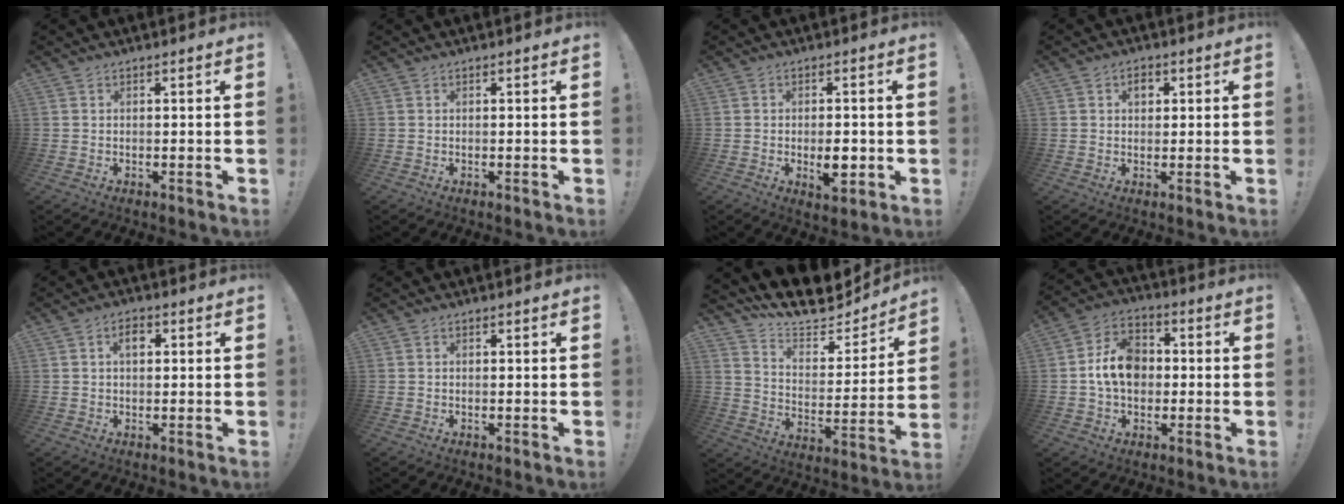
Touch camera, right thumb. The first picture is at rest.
{"total": 0.0}
{"total": 5.4, "force": [-1.3, 2.9, 4.5], "torque": [-0.051, 0.003, -0.018]}
{"total": 2.9, "force": [1.1, 2.2, 1.6], "torque": [-0.013, -0.001, 0.013]}
{"total": 3.7, "force": [1.1, 2.1, 2.8], "torque": [-0.043, 0.004, 0.014]}
{"total": 0.0}
{"total": 13.0, "force": [11.6, 4.4, 3.9], "torque": [-0.077, -0.097, 0.203]}
{"total": 12.3, "force": [0.1, 9.4, 8.0], "torque": [-0.136, 0.010, 0.003]}